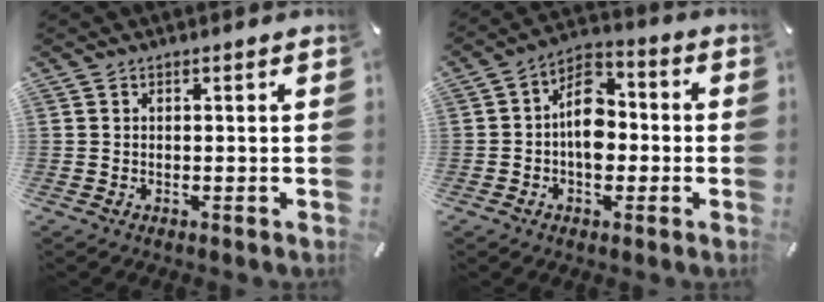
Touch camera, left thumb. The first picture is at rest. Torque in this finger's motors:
{"motor_torque": [0.04, 0.78, 0.70, -0.35, 0.09]}